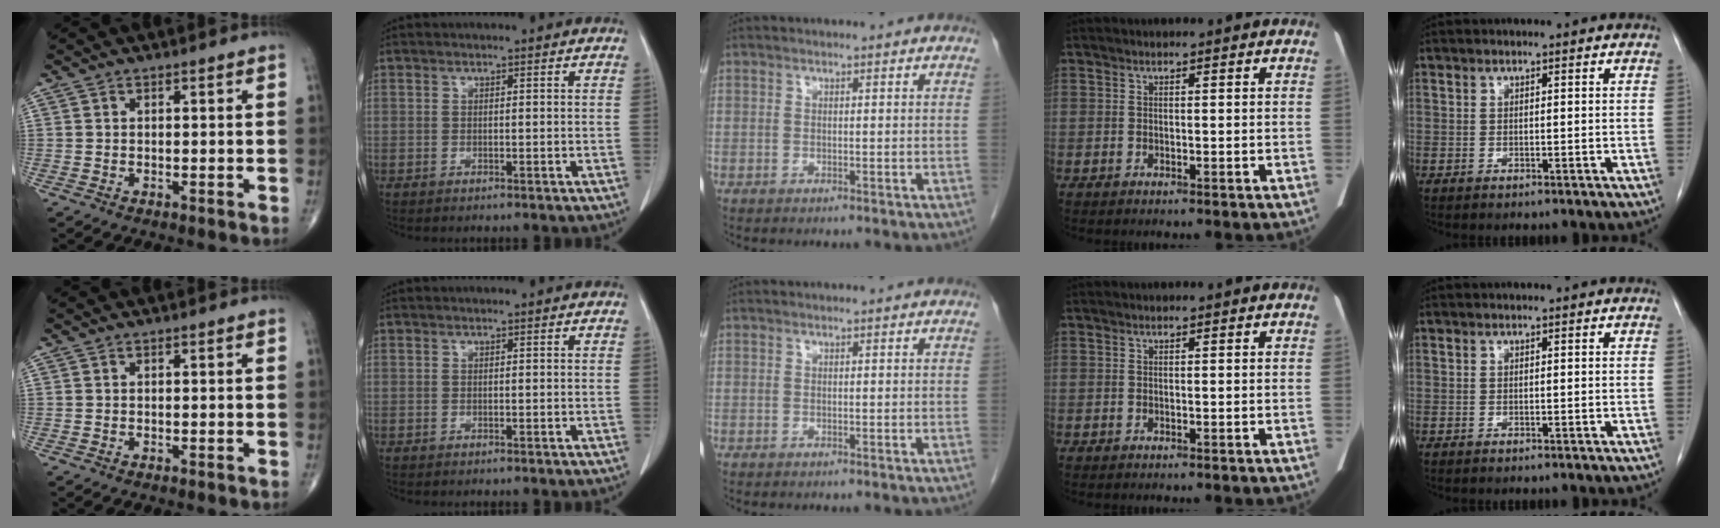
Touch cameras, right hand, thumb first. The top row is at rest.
{}